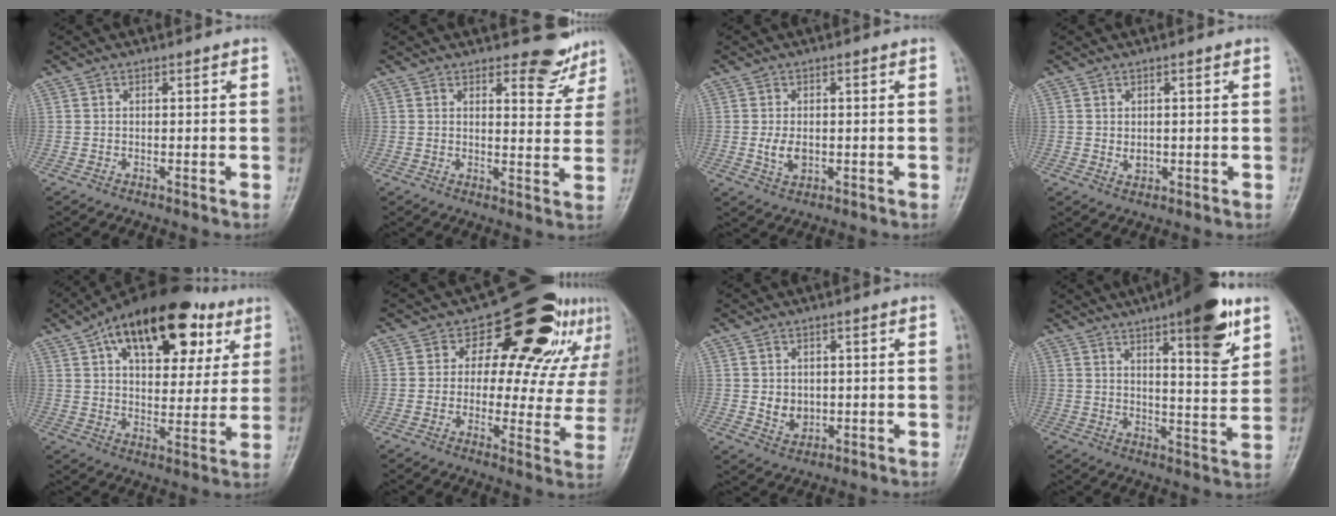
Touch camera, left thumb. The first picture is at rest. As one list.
[{"total": 7.0, "force": [5.7, 2.9, 2.7], "torque": [-0.007, -0.047, 0.065]}, {"total": 3.9, "force": [-0.2, 2.5, 3.0], "torque": [-0.054, -0.006, -0.002]}, {"total": 2.2, "force": [0.3, 1.5, 1.6], "torque": [-0.018, -0.006, 0.010]}, {"total": 23.7, "force": [11.3, 12.5, 16.5], "torque": [-0.220, -0.003, 0.173]}, {"total": 19.3, "force": [10.6, 10.7, 12.0], "torque": [-0.093, -0.035, 0.123]}, {"total": 4.1, "force": [0.1, 3.3, 2.3], "torque": [-0.024, -0.006, 0.012]}, {"total": 15.1, "force": [8.5, 3.6, 11.9], "torque": [-0.146, -0.044, 0.119]}]